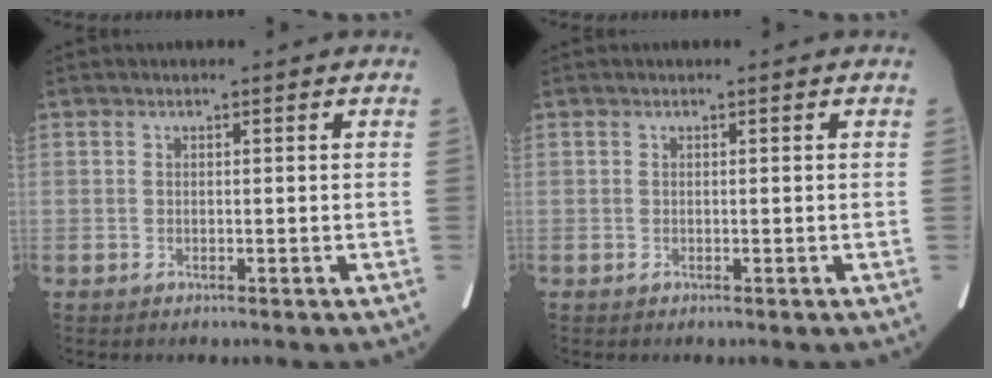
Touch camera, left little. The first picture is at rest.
{"total": 0.0}